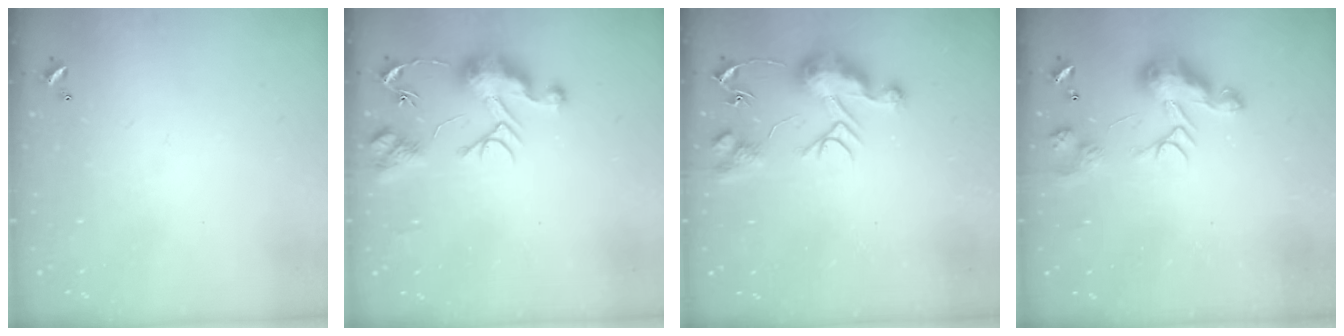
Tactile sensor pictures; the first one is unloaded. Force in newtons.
{"total": 9.4, "press": 9.4, "slide": 0.7}
{"total": 10.6, "press": 10.6, "slide": 0.9}
{"total": 8.7, "press": 8.6, "slide": 0.2}